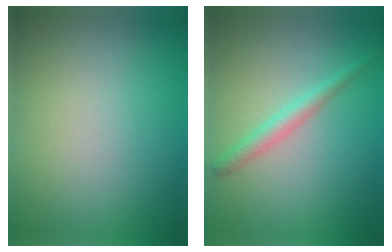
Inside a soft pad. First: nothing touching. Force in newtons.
{"total": 1.9, "press": 1.9, "slide": 0.1}